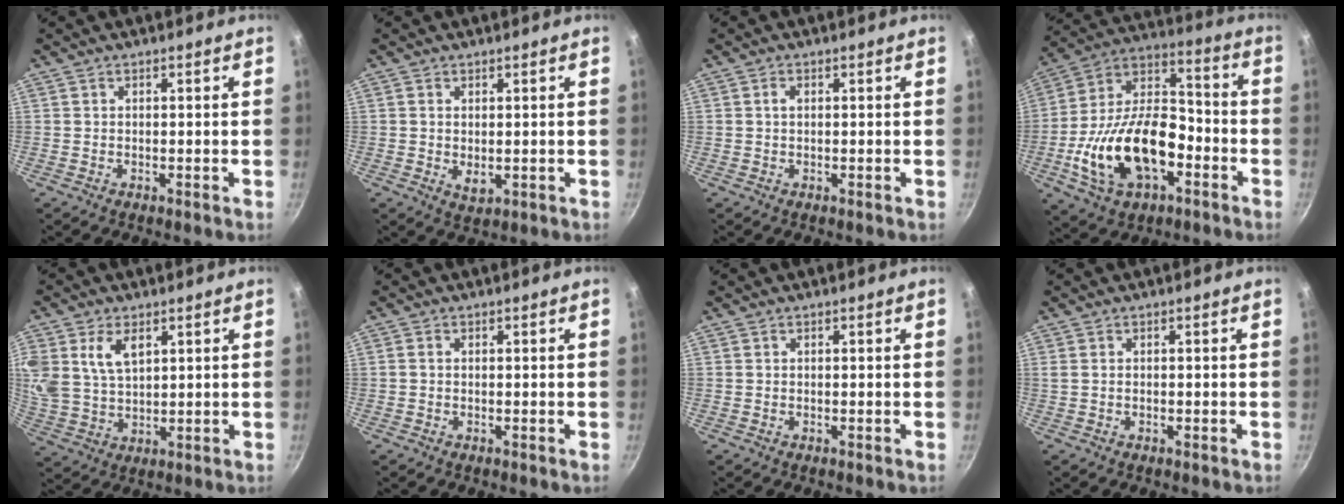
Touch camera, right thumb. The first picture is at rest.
{"total": 2.9, "force": [0.1, 1.8, 2.3], "torque": [-0.038, -0.008, 0.005]}
{"total": 1.2, "force": [0.2, 0.7, 0.9], "torque": [-0.017, 0.004, 0.003]}
{"total": 22.7, "force": [-6.9, 13.1, 17.2], "torque": [-0.294, 0.051, -0.128]}
{"total": 10.4, "force": [4.3, 6.6, 6.8], "torque": [-0.133, -0.014, 0.090]}
{"total": 0.7, "force": [0.0, 0.6, 0.5], "torque": [-0.009, 0.004, -0.001]}
{"total": 0.0}
{"total": 0.8, "force": [-0.1, 0.4, 0.7], "torque": [-0.014, 0.001, -0.002]}